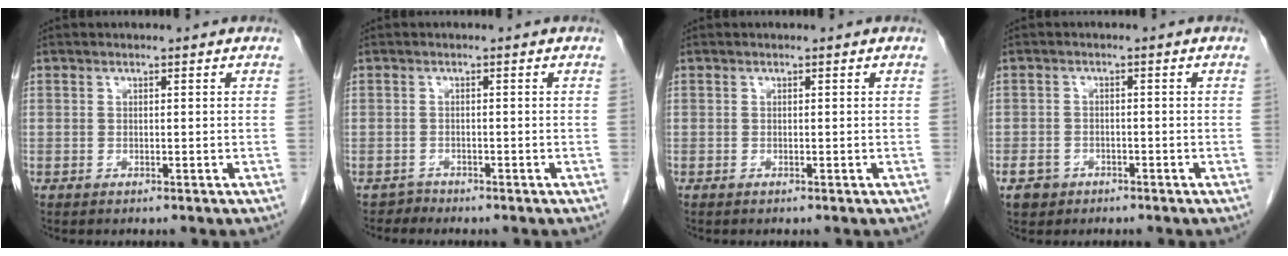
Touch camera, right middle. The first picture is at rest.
{"total": 1.1, "force": [-0.9, 0.2, -0.6], "torque": [0.011, -0.004, -0.016]}
{"total": 0.0}
{"total": 3.2, "force": [-1.9, 2.5, 0.7], "torque": [-0.016, 0.006, -0.029]}